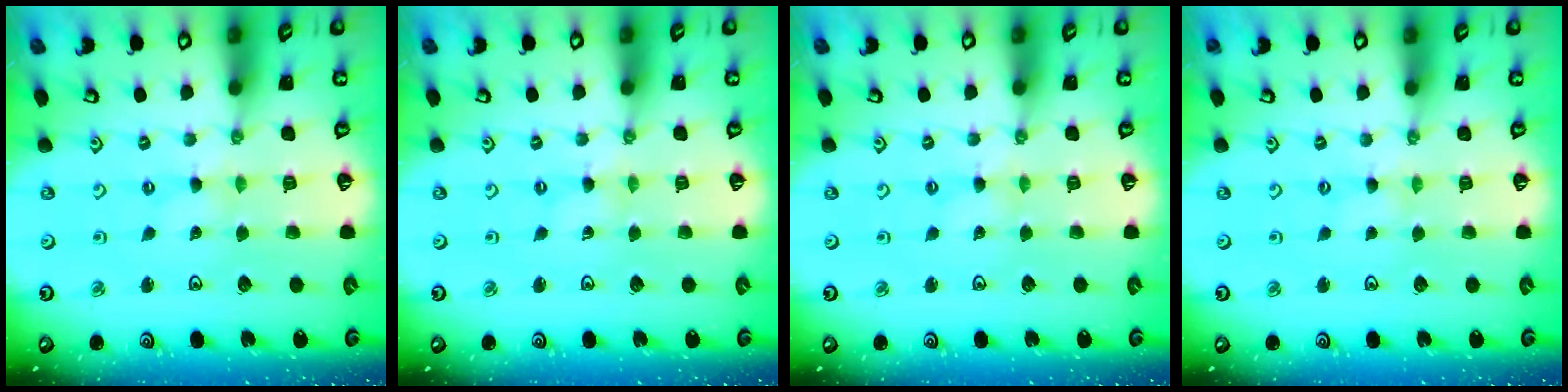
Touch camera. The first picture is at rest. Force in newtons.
{"total": 0.0}
{"total": 0.8, "press": 0.7, "slide": 0.3}
{"total": 1.1, "press": 1.1, "slide": 0.2}